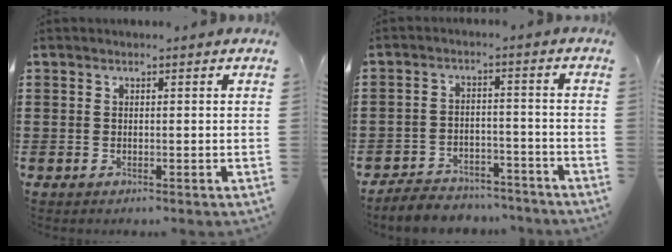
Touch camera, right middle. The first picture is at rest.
{"total": 4.9, "force": [-4.8, 0.9, 0.3], "torque": [-0.013, 0.006, -0.099]}